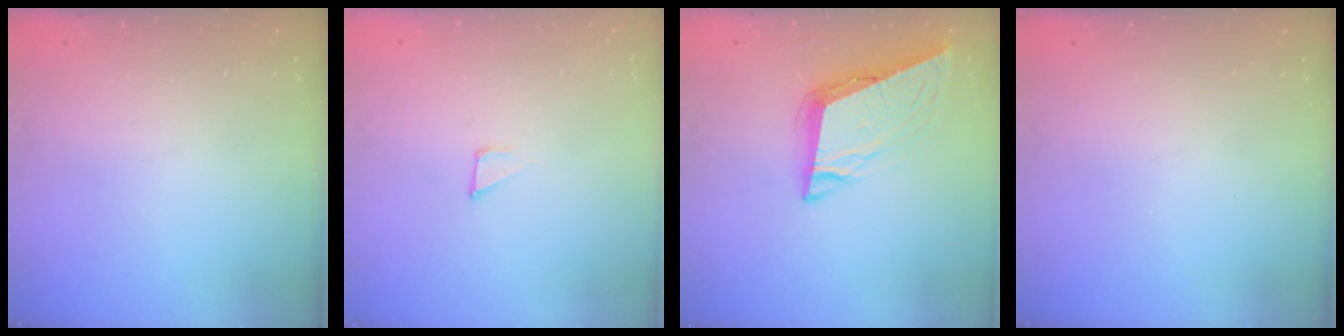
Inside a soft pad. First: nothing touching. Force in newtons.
{"total": 1.6, "press": 1.6, "slide": 0.1}
{"total": 9.6, "press": 9.4, "slide": 2.1}
{"total": 0.0}